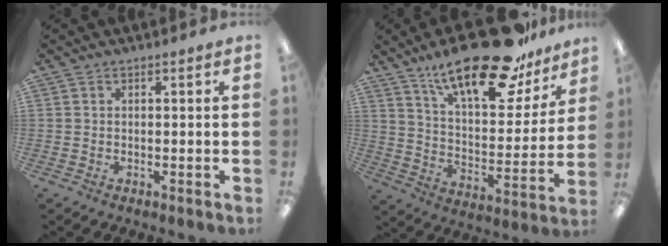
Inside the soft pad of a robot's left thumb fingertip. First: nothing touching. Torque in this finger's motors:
{"motor_torque": [1.13, 1.20, 1.44, -1.33, 0.29]}